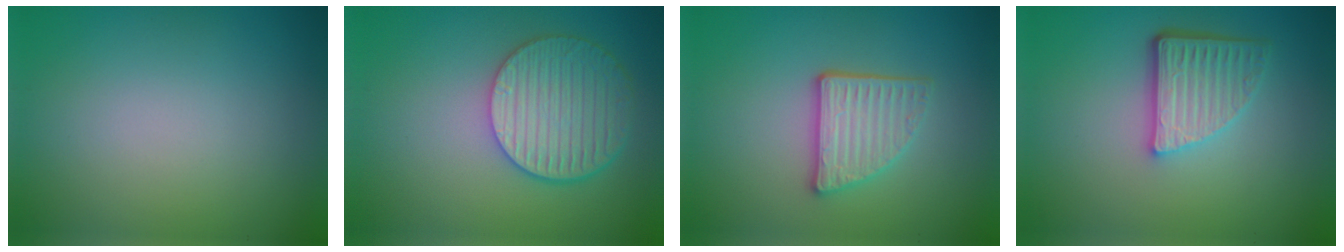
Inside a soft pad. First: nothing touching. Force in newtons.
{"total": 5.5, "press": 4.8, "slide": 2.7}
{"total": 3.8, "press": 3.1, "slide": 2.1}
{"total": 4.9, "press": 3.6, "slide": 3.4}